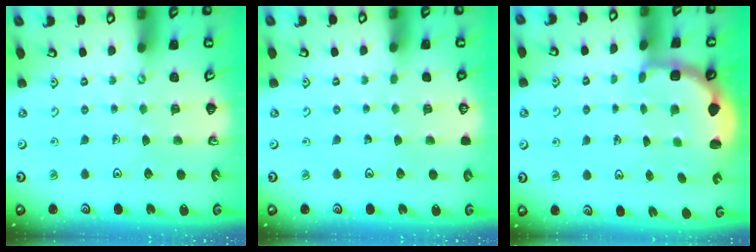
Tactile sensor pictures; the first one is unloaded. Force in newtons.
{"total": 0.0}
{"total": 3.0, "press": 2.1, "slide": 2.2}